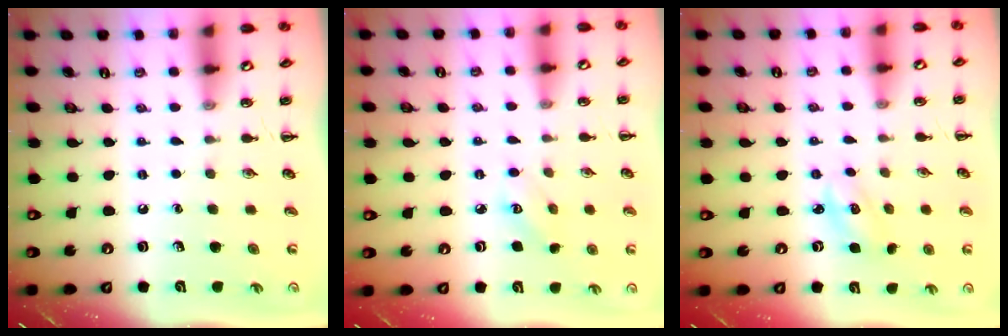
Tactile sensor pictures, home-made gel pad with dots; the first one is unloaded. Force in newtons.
{"total": 3.3, "press": 3.2, "slide": 0.9}
{"total": 2.8, "press": 2.8, "slide": 0.7}